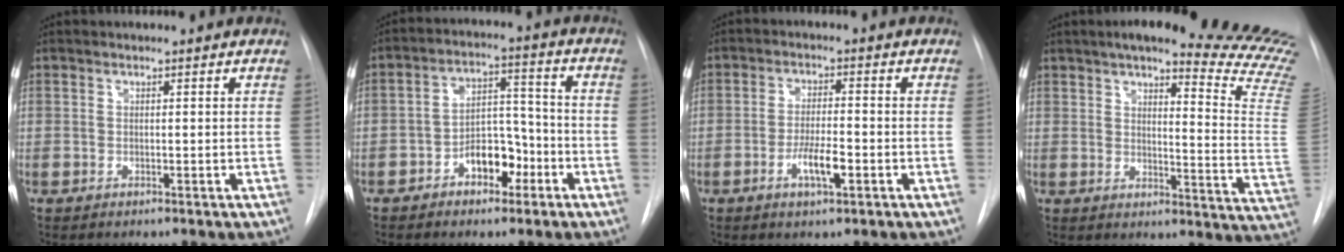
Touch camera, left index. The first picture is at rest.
{"total": 8.0, "force": [-5.3, 3.8, 4.6], "torque": [-0.075, 0.025, -0.085]}
{"total": 5.6, "force": [-3.7, 0.8, 4.2], "torque": [-0.078, -0.005, -0.059]}
{"total": 23.6, "force": [20.4, 0.4, 11.8], "torque": [-0.132, -0.113, 0.225]}